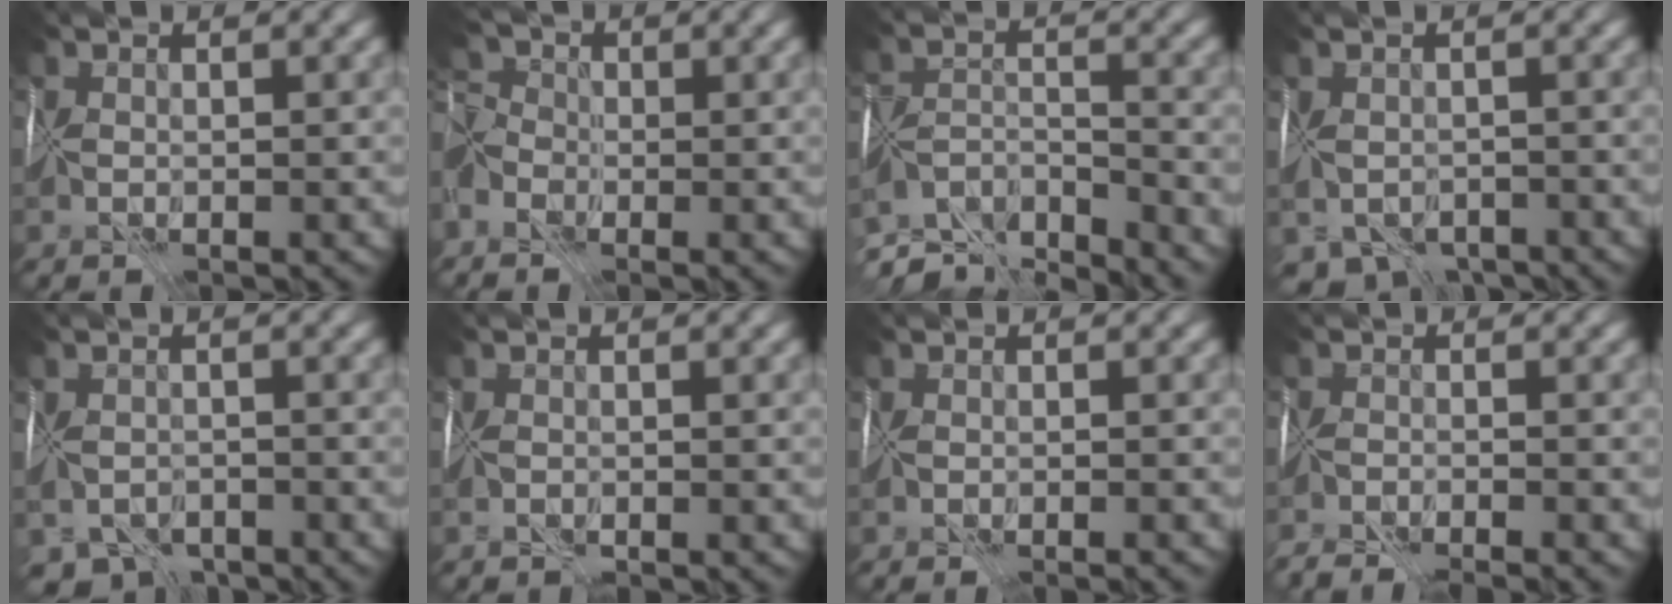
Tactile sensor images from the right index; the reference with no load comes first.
{"total": 5.7, "force": [-2.9, 3.7, 3.3], "torque": [-0.075, -0.010, -0.044]}
{"total": 7.4, "force": [-6.8, 1.8, 2.3], "torque": [-0.037, -0.002, -0.114]}
{"total": 5.9, "force": [-4.3, 3.3, 2.4], "torque": [-0.039, -0.021, -0.057]}
{"total": 5.1, "force": [-4.2, 2.6, 1.3], "torque": [-0.014, -0.018, -0.061]}
{"total": 0.6, "force": [-0.5, 0.2, 0.1], "torque": [-0.002, -0.001, -0.013]}
{"total": 1.7, "force": [-1.6, 0.1, 0.6], "torque": [-0.005, 0.000, -0.015]}
{"total": 6.3, "force": [-5.8, 1.4, 1.9], "torque": [-0.025, -0.014, -0.083]}